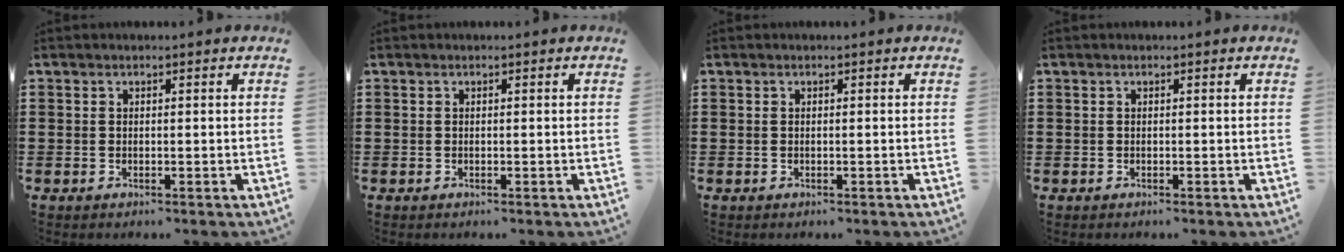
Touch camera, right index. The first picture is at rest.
{"total": 0.0}
{"total": 0.0}
{"total": 0.0}